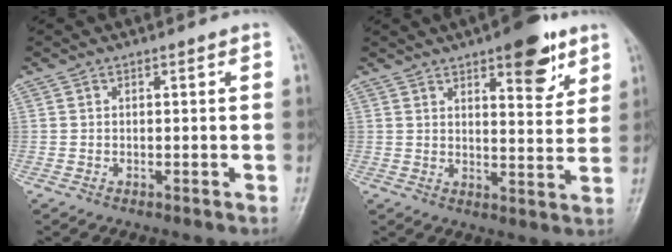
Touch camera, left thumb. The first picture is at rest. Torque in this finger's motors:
{"motor_torque": [1.37, 0.84, 0.84, -0.78, 0.18]}